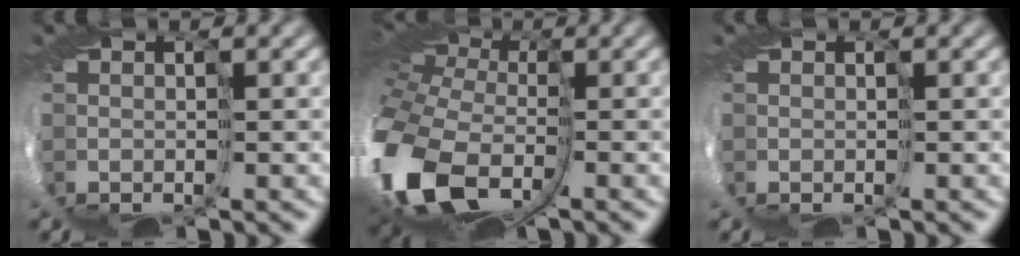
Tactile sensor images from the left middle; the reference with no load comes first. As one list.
[{"total": 13.8, "force": [-4.8, 9.0, 9.3], "torque": [-0.258, -0.049, -0.064]}, {"total": 0.7, "force": [-0.3, 0.6, 0.1], "torque": [-0.001, -0.004, -0.005]}]